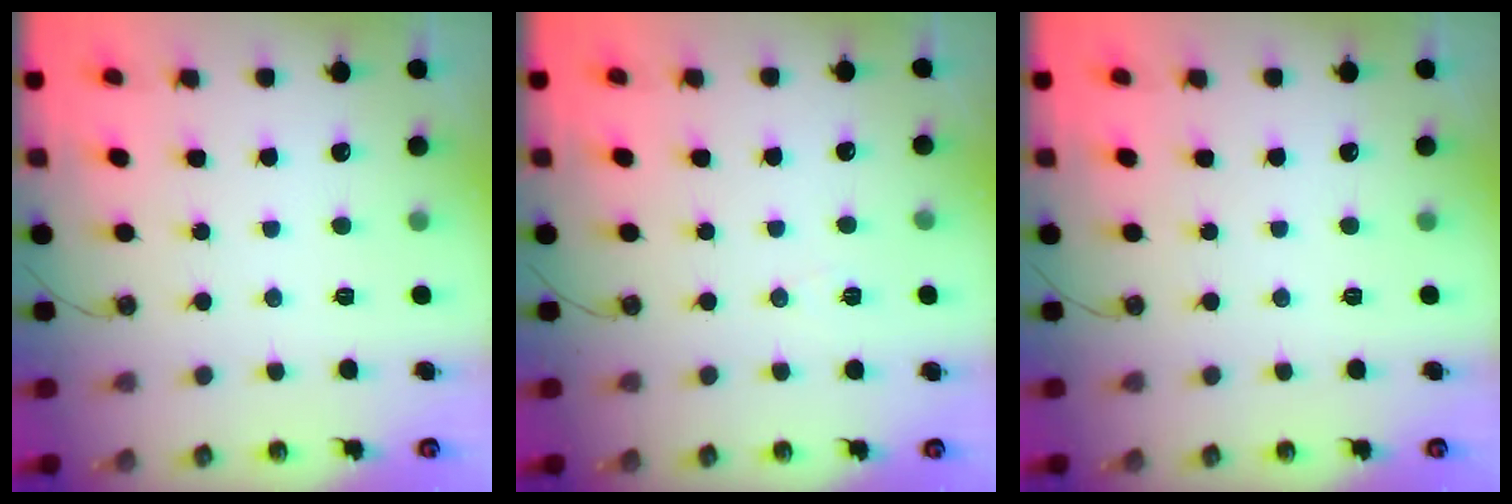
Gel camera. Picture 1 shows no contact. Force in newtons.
{"total": 5.9, "press": 3.8, "slide": 4.5}
{"total": 0.0}